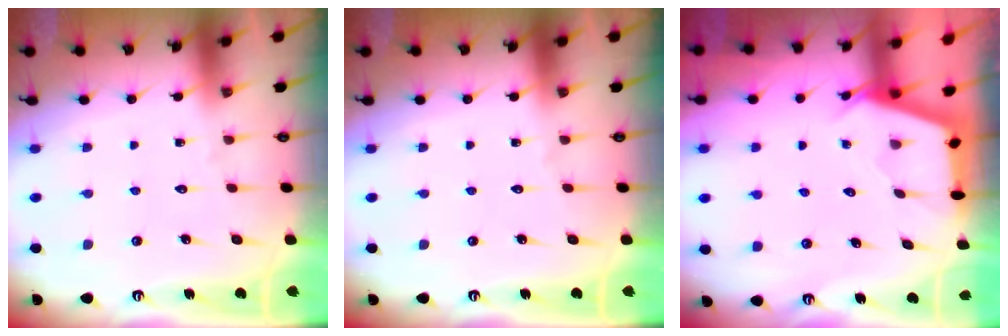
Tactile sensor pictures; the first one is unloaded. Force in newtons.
{"total": 0.0}
{"total": 2.6, "press": 2.6, "slide": 0.3}